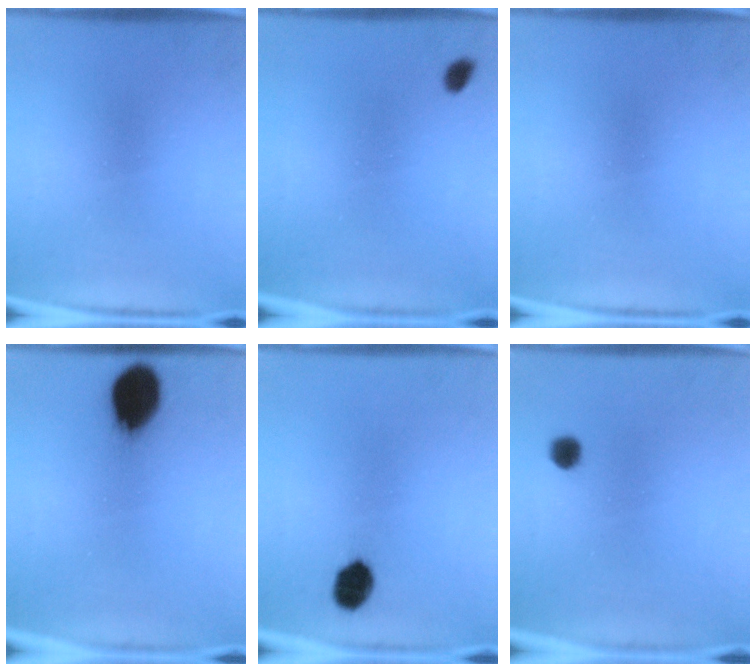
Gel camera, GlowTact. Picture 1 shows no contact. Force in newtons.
{"total": 1.3}
{"total": 0.0}
{"total": 12.9}
{"total": 5.6}
{"total": 2.2}